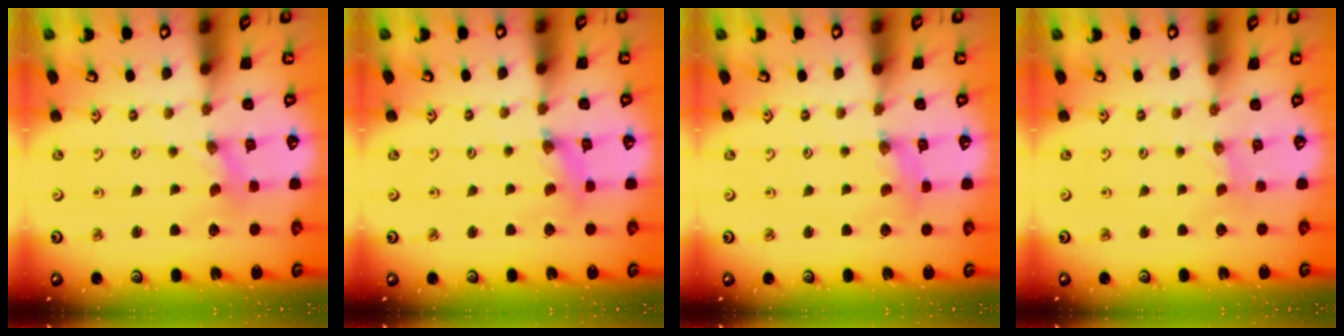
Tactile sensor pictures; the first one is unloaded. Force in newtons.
{"total": 2.5, "press": 2.4, "slide": 0.3}
{"total": 2.4, "press": 2.4, "slide": 0.3}
{"total": 0.0}